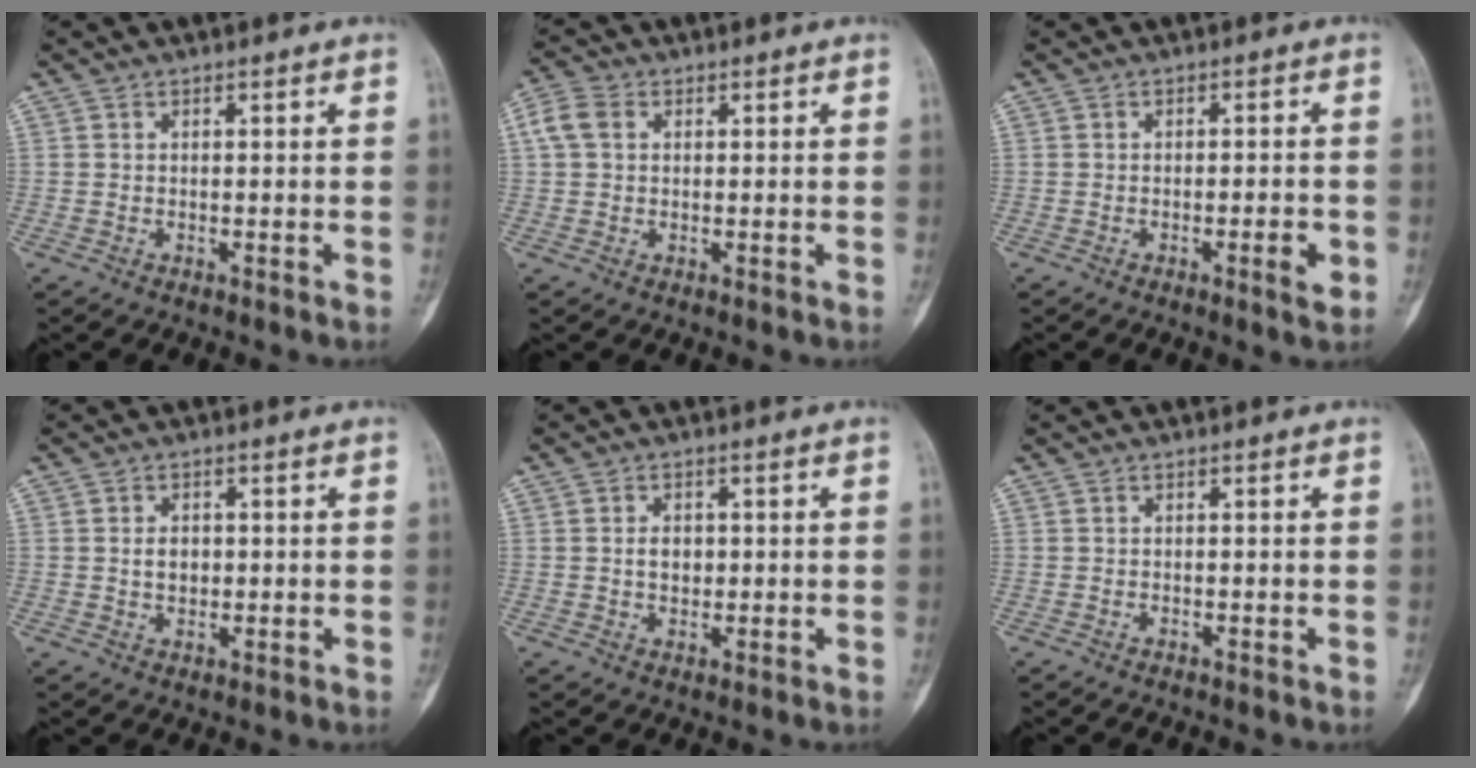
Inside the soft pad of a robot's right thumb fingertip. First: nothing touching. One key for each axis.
{"total": 4.5, "fx": 1.1, "fy": 3.4, "fz": 2.8, "tx": -0.067, "ty": 0.015, "tz": 0.019}
{"total": 3.7, "fx": -1.4, "fy": 0.8, "fz": 3.3, "tx": -0.048, "ty": 0.002, "tz": -0.019}
{"total": 2.9, "fx": 0.2, "fy": 2.2, "fz": 2.0, "tx": -0.023, "ty": 0.002, "tz": 0.004}
{"total": 2.9, "fx": 0.2, "fy": 2.1, "fz": 2.0, "tx": -0.023, "ty": 0.003, "tz": 0.003}
{"total": 0.0}